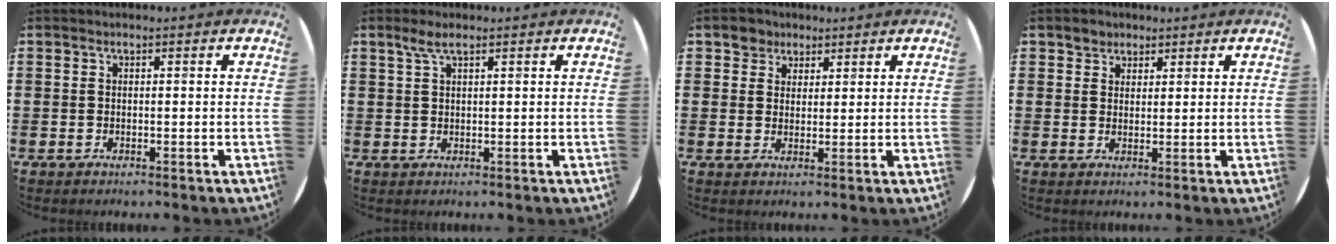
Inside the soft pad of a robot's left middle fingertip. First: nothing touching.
{"total": 2.3, "force": [1.5, 0.4, 1.7], "torque": [-0.036, 0.005, 0.026]}
{"total": 3.0, "force": [2.2, 2.1, 0.0], "torque": [-0.001, 0.007, 0.042]}
{"total": 2.3, "force": [1.9, 1.3, -0.2], "torque": [0.007, 0.002, 0.037]}